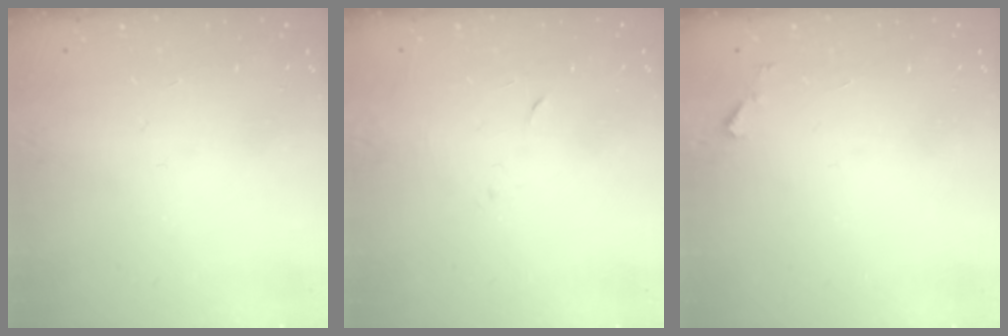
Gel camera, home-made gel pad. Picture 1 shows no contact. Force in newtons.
{"total": 3.8, "press": 3.7, "slide": 0.9}
{"total": 3.1, "press": 3.1, "slide": 0.2}